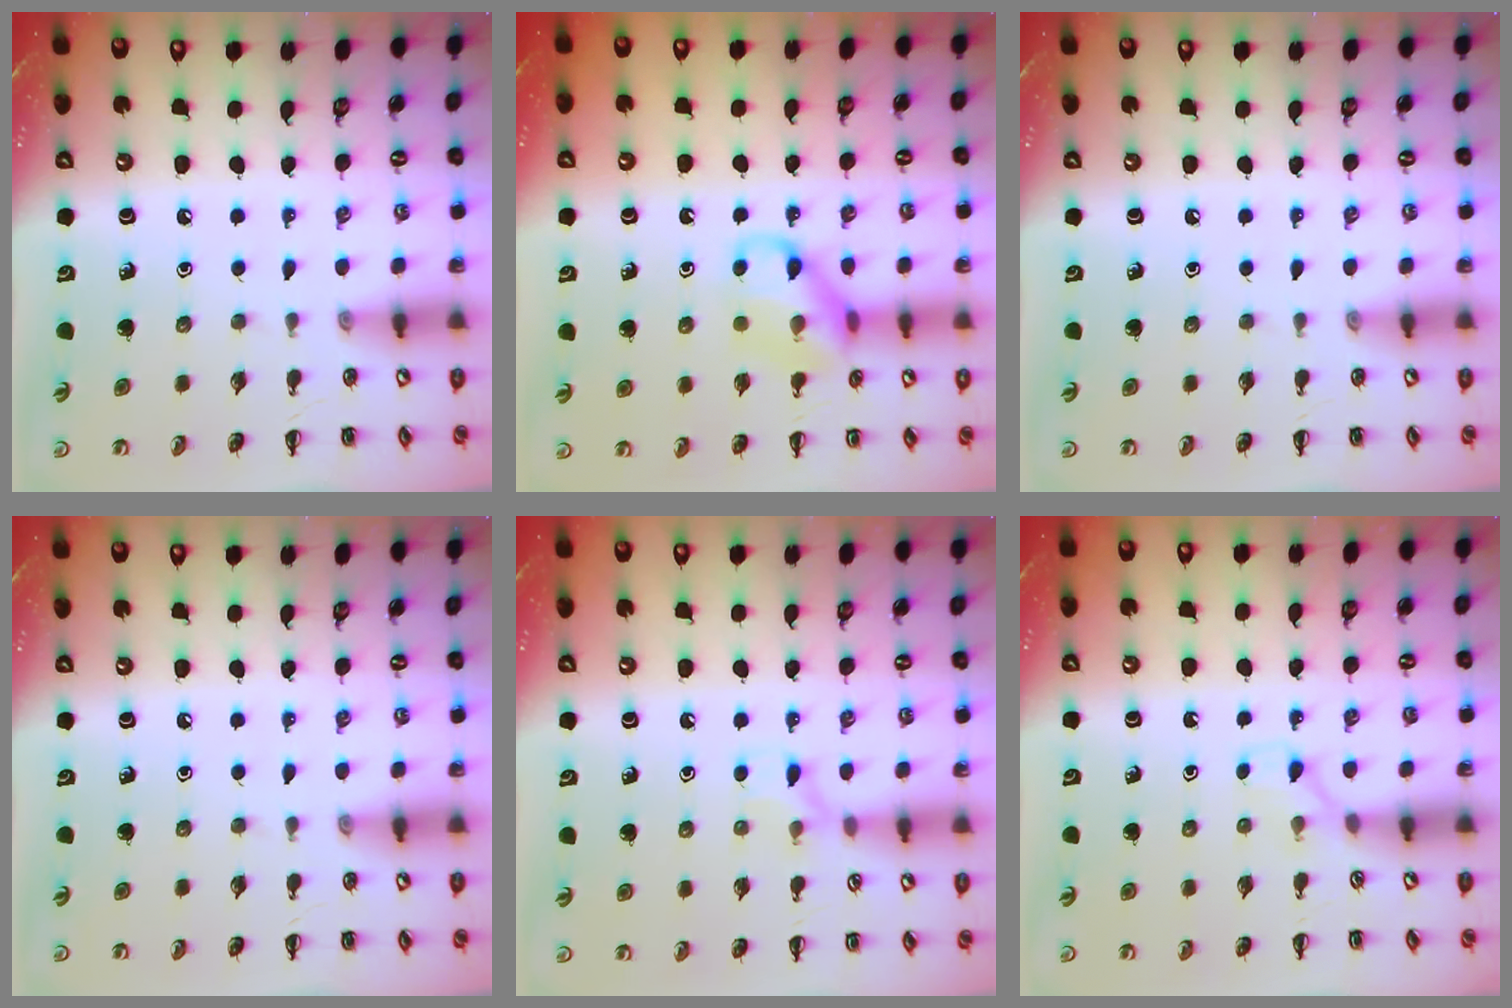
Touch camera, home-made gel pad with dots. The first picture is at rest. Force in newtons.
{"total": 12.5, "press": 12.4, "slide": 1.7}
{"total": 0.0}
{"total": 0.0}
{"total": 6.7, "press": 6.3, "slide": 2.3}
{"total": 2.5, "press": 2.3, "slide": 1.0}